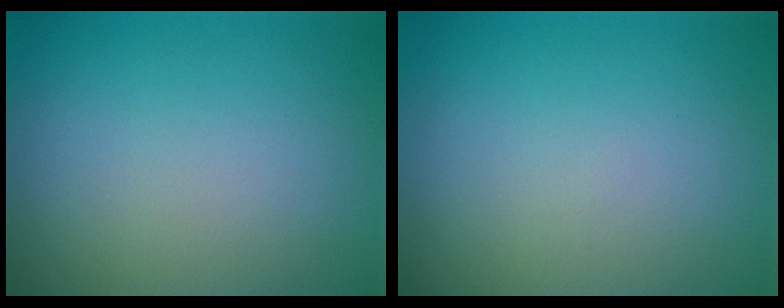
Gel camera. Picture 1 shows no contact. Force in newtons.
{"total": 0.0}